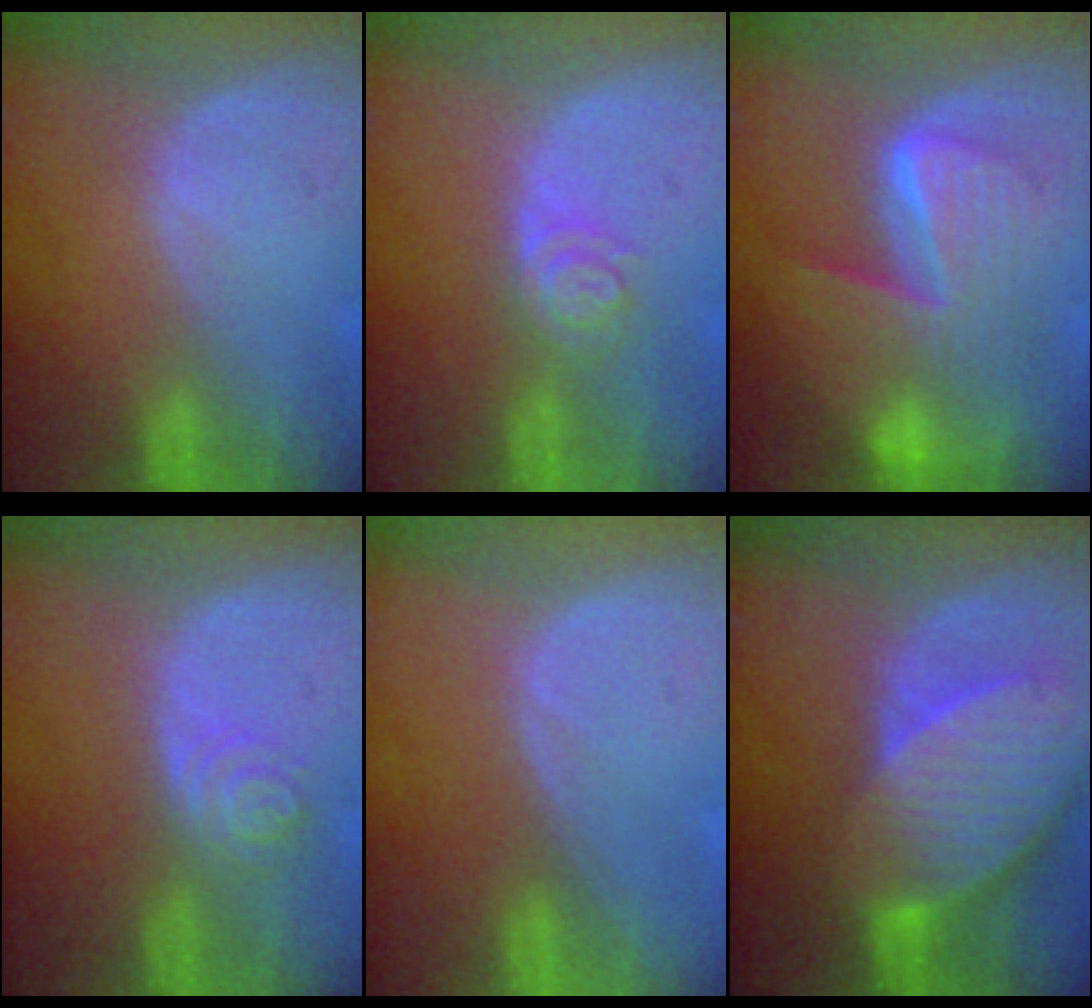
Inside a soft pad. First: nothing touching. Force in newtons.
{"total": 4.0, "press": 3.6, "slide": 1.6}
{"total": 10.4, "press": 10.4, "slide": 0.9}
{"total": 4.0, "press": 3.6, "slide": 1.7}
{"total": 0.0}
{"total": 10.7, "press": 9.4, "slide": 5.0}